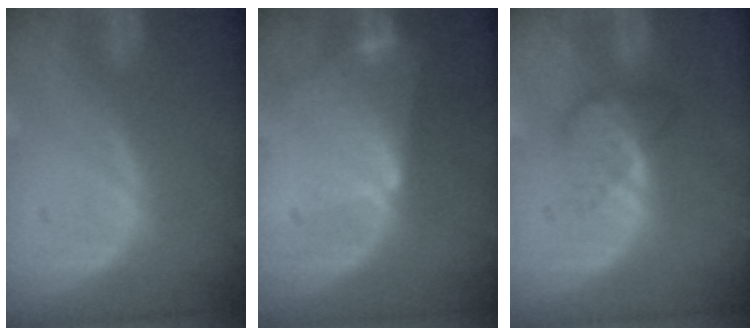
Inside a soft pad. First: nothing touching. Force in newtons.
{"total": 6.5, "press": 6.1, "slide": 2.3}
{"total": 3.8, "press": 3.4, "slide": 1.6}